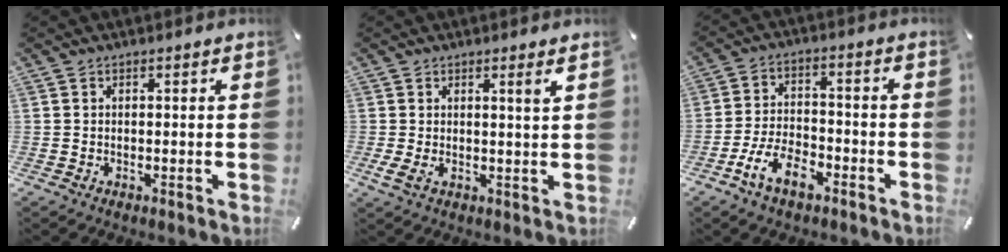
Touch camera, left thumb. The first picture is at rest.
{"total": 3.9, "force": [1.3, 0.8, 3.6], "torque": [-0.053, -0.011, 0.018]}
{"total": 9.4, "force": [-5.5, 4.8, 5.9], "torque": [-0.126, 0.019, -0.103]}